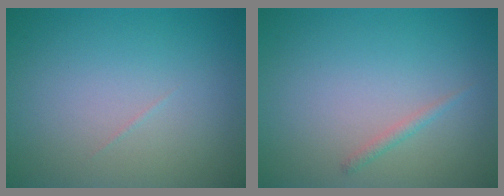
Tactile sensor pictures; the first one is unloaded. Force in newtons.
{"total": 0.8, "press": 0.8, "slide": 0.0}